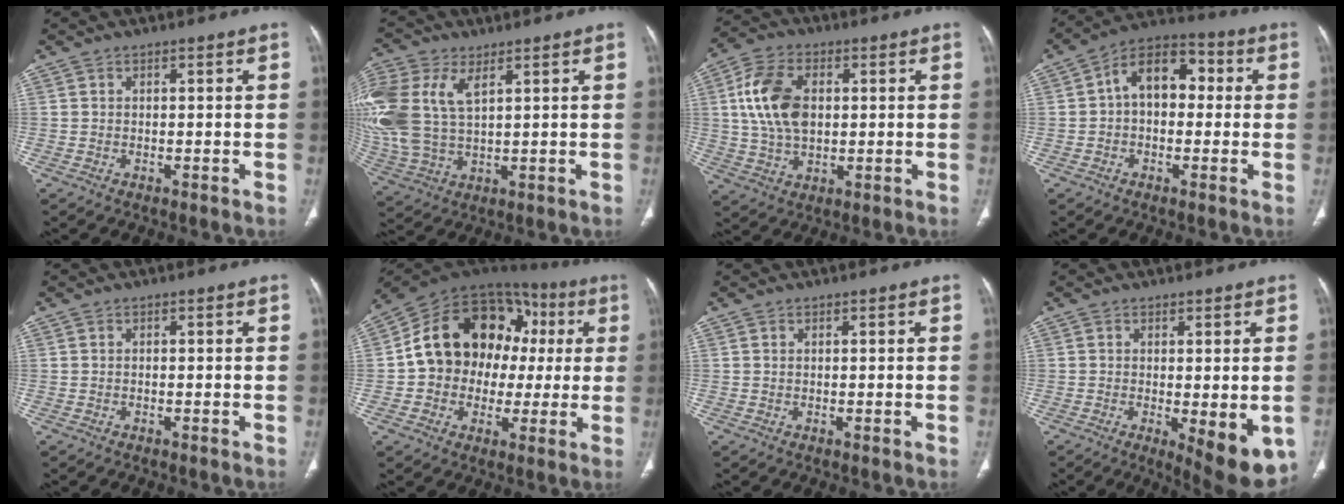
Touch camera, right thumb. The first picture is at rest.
{"total": 17.6, "force": [5.5, 10.3, 13.2], "torque": [-0.338, 0.001, 0.110]}
{"total": 12.5, "force": [1.9, 8.0, 9.3], "torque": [-0.176, 0.006, 0.036]}
{"total": 11.3, "force": [1.0, 7.6, 8.3], "torque": [-0.102, 0.037, 0.003]}
{"total": 0.0}
{"total": 21.7, "force": [2.2, 16.7, 13.7], "torque": [-0.178, 0.049, 0.034]}
{"total": 0.0}
{"total": 9.9, "force": [-2.8, 3.4, 8.9], "torque": [-0.111, -0.022, -0.030]}